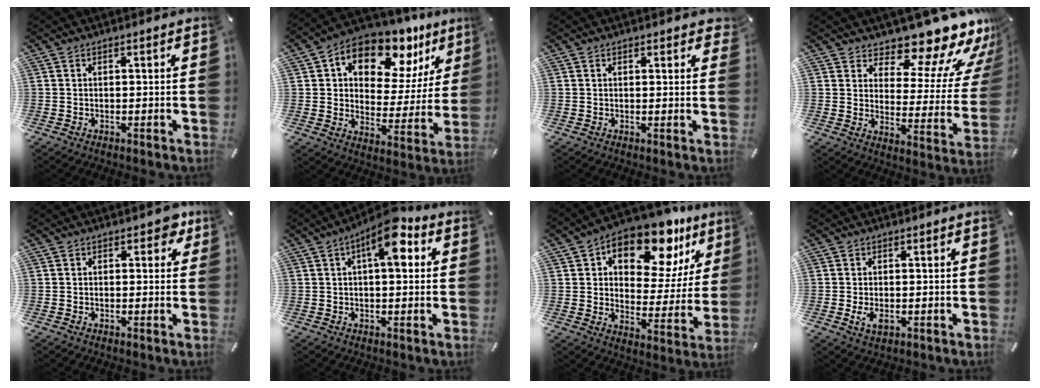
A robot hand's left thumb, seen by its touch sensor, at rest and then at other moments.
{"total": 14.2, "force": [9.2, 8.5, 6.7], "torque": [-0.106, -0.073, 0.162]}
{"total": 1.2, "force": [0.9, 0.7, 0.5], "torque": [-0.004, -0.001, 0.015]}
{"total": 14.2, "force": [12.5, 4.3, 5.0], "torque": [-0.072, -0.122, 0.203]}
{"total": 3.3, "force": [1.2, 2.1, 2.2], "torque": [-0.016, -0.002, 0.013]}
{"total": 9.7, "force": [3.8, 3.9, 8.1], "torque": [-0.120, -0.012, 0.058]}
{"total": 16.6, "force": [10.7, 8.6, 9.2], "torque": [-0.130, -0.075, 0.181]}
{"total": 2.9, "force": [-0.6, 1.7, 2.3], "torque": [-0.062, -0.007, -0.015]}